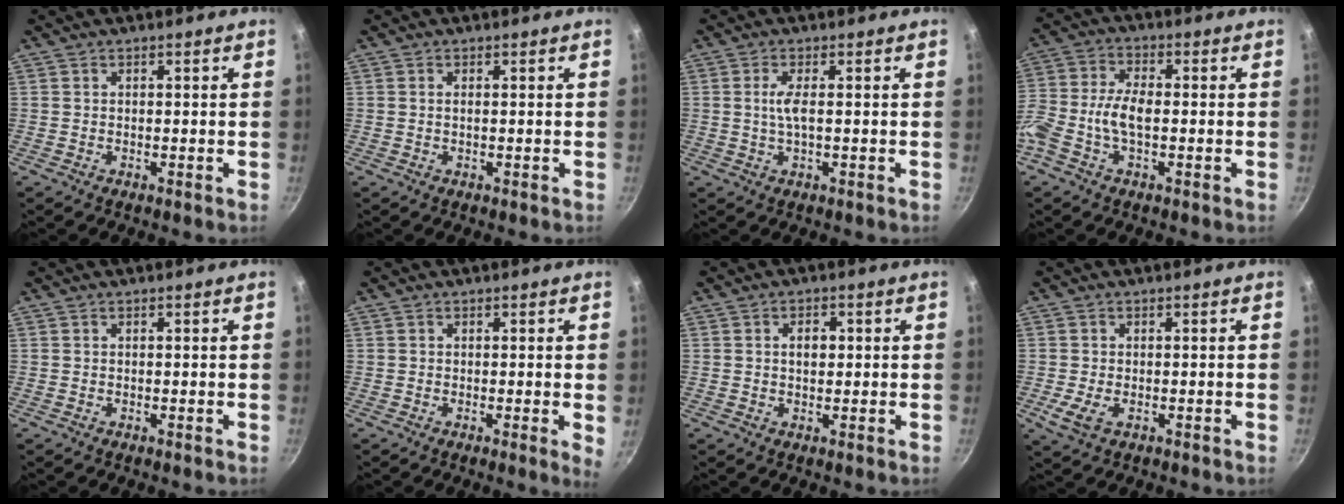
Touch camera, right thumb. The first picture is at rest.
{"total": 0.6, "force": [0.1, 0.2, 0.6], "torque": [-0.014, 0.001, 0.001]}
{"total": 3.3, "force": [0.2, 0.8, 3.2], "torque": [-0.074, 0.002, 0.003]}
{"total": 8.1, "force": [-1.5, 4.0, 6.8], "torque": [-0.157, 0.025, -0.042]}
{"total": 0.0}
{"total": 2.7, "force": [0.0, 0.4, 2.7], "torque": [-0.033, -0.008, -0.003]}
{"total": 3.1, "force": [0.4, 2.1, 2.3], "torque": [-0.024, 0.003, 0.005]}
{"total": 3.6, "force": [-1.0, 1.9, 2.8], "torque": [-0.058, -0.003, -0.017]}